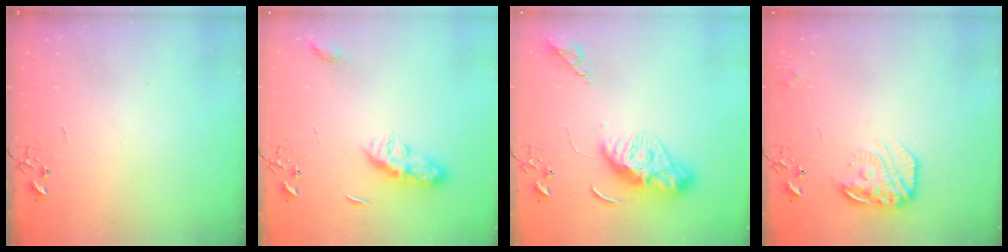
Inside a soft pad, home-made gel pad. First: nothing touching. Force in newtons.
{"total": 8.8, "press": 8.8, "slide": 0.0}
{"total": 11.6, "press": 11.6, "slide": 1.0}
{"total": 16.0, "press": 15.9, "slide": 1.3}